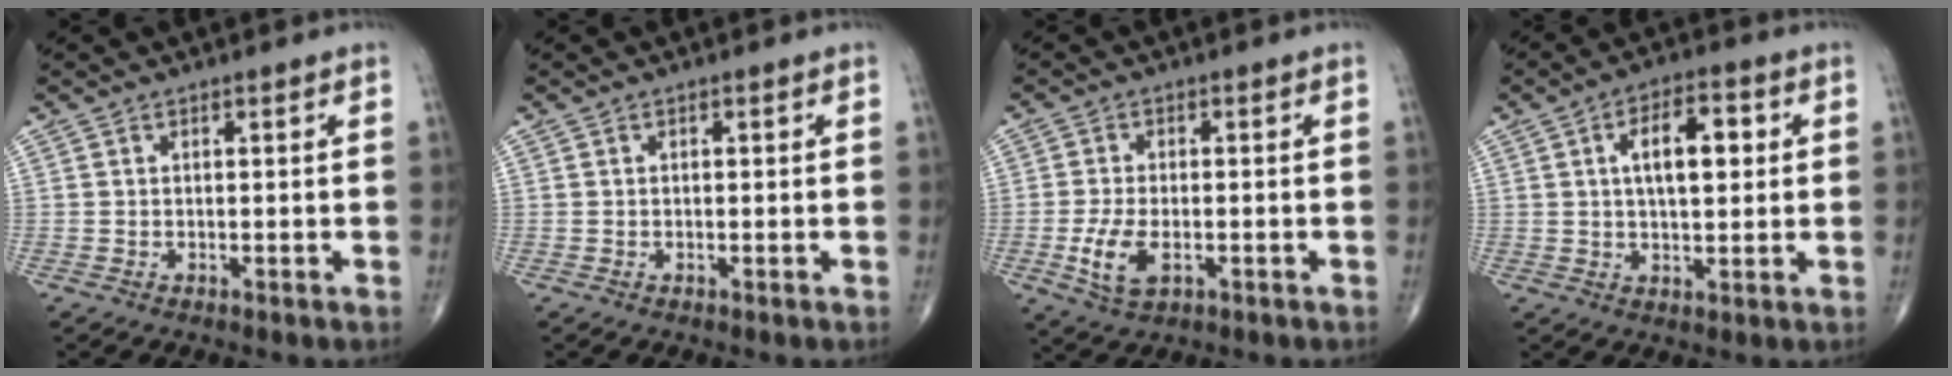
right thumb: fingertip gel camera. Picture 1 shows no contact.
{"total": 0.0}
{"total": 6.7, "force": [-1.8, 3.4, 5.4], "torque": [-0.115, -0.002, -0.029]}
{"total": 9.7, "force": [2.1, 4.6, 8.3], "torque": [-0.114, 0.007, 0.030]}